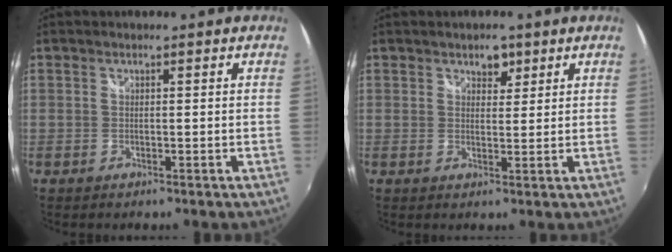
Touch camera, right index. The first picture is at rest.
{"total": 2.5, "force": [1.5, 1.6, 1.0], "torque": [-0.009, 0.007, 0.025]}